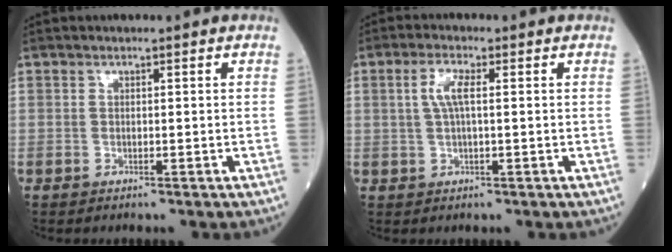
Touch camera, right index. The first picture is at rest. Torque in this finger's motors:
{"motor_torque": [0.39, 0.10, 0.31, 0.10]}